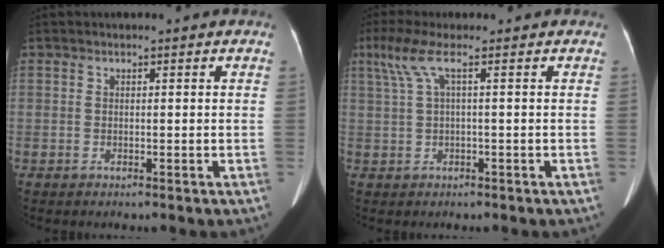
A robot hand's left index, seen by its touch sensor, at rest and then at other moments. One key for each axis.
{"total": 3.7, "fx": 1.4, "fy": -0.1, "fz": 3.4, "tx": -0.090, "ty": 0.026, "tz": 0.039}